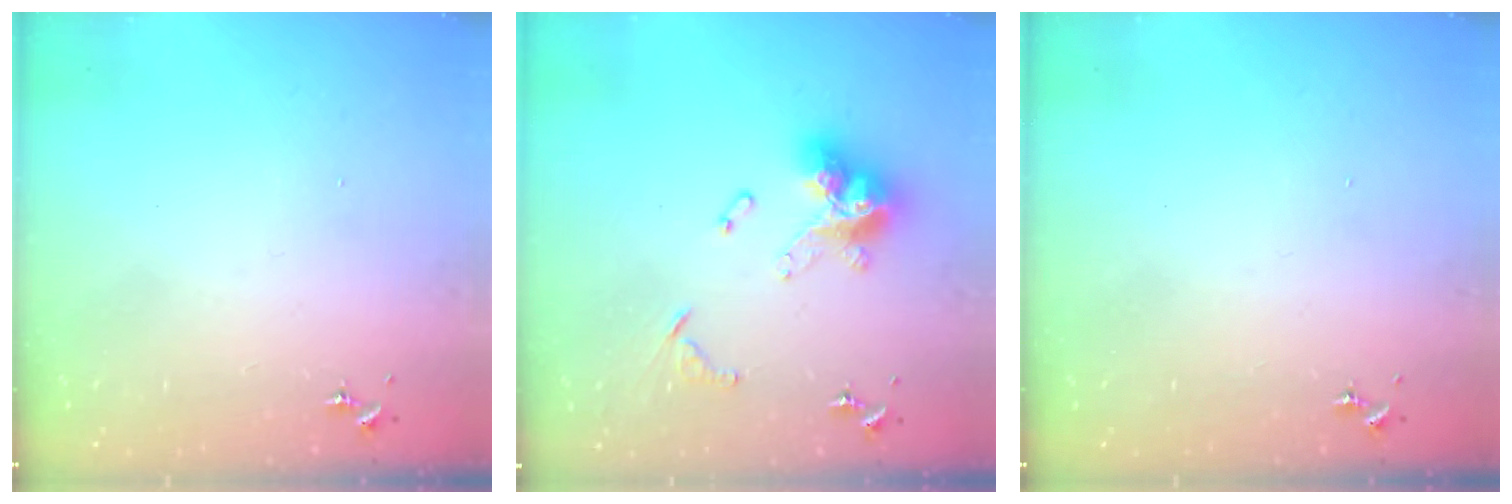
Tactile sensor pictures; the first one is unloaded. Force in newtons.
{"total": 17.4, "press": 17.3, "slide": 1.8}
{"total": 0.0}